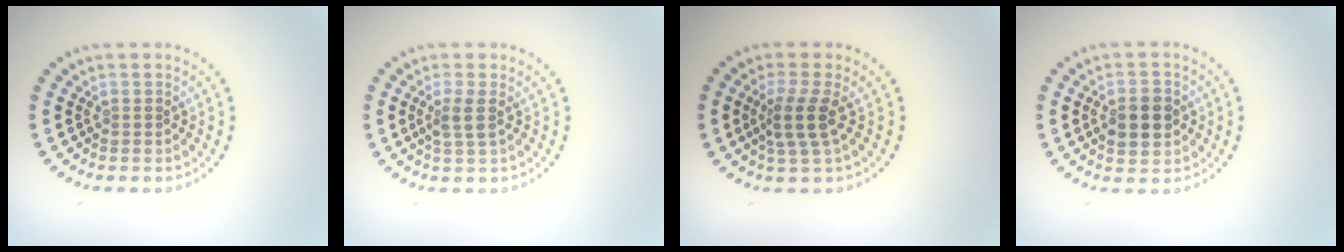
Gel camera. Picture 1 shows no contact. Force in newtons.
{"total": 1.6, "press": 1.4, "slide": 0.9}
{"total": 2.9, "press": 2.2, "slide": 1.9}
{"total": 3.8, "press": 3.8, "slide": 0.1}